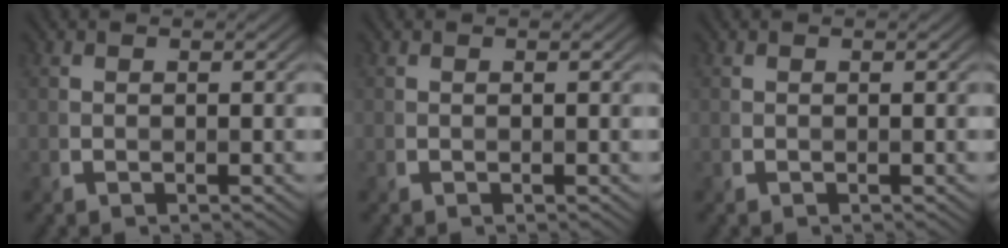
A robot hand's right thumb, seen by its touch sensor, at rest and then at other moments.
{"total": 0.0}
{"total": 0.0}